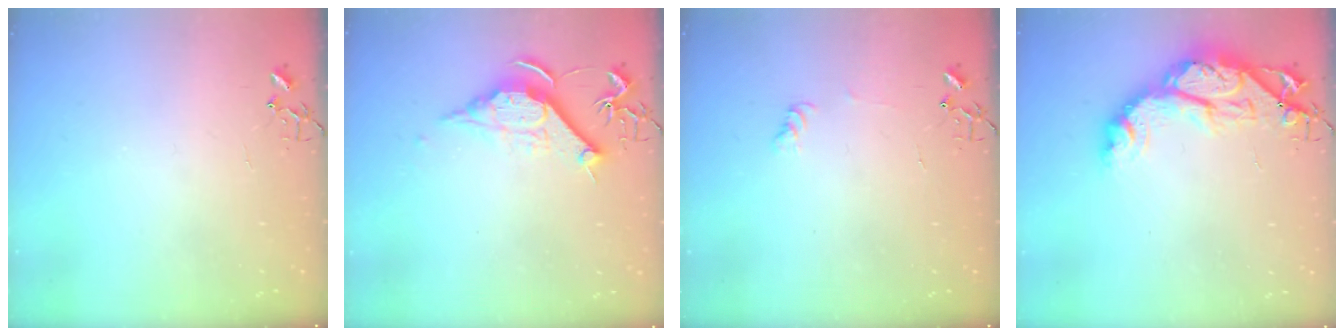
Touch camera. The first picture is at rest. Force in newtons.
{"total": 11.3, "press": 11.2, "slide": 1.1}
{"total": 5.5, "press": 5.5, "slide": 0.7}
{"total": 17.0, "press": 16.9, "slide": 1.5}